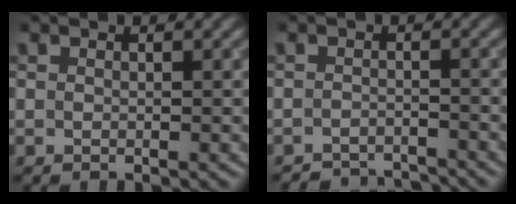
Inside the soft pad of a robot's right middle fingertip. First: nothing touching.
{"total": 4.4, "force": [-4.3, 0.6, 0.8], "torque": [-0.008, -0.005, -0.067]}